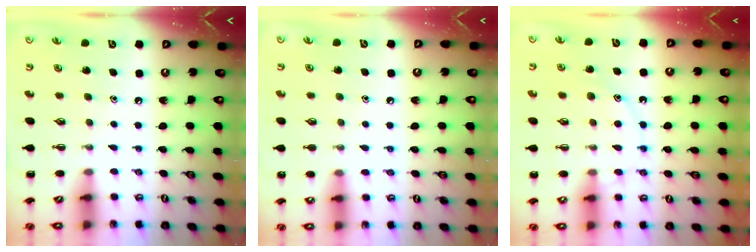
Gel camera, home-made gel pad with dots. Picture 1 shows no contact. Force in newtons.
{"total": 6.5, "press": 6.1, "slide": 2.2}
{"total": 11.1, "press": 11.1, "slide": 0.6}